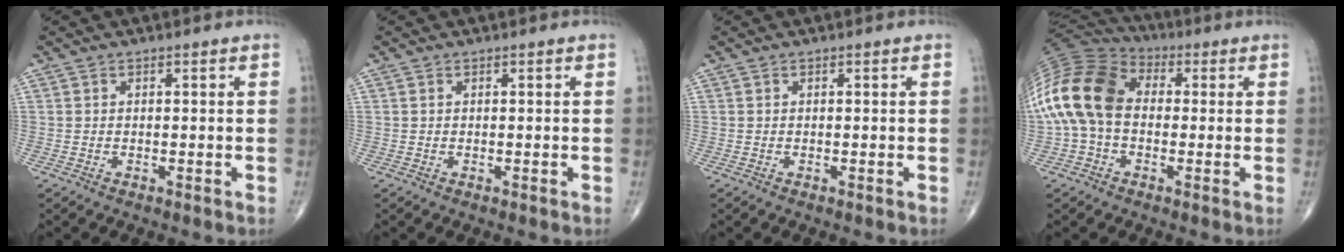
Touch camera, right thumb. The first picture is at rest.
{"total": 0.0}
{"total": 0.0}
{"total": 17.4, "force": [0.0, 12.2, 12.5], "torque": [-0.266, 0.038, -0.009]}